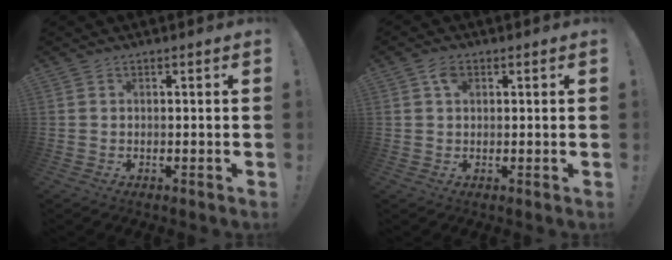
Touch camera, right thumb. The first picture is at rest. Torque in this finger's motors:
{"motor_torque": [0.22, 0.97, 0.19, -0.19, 0.00]}